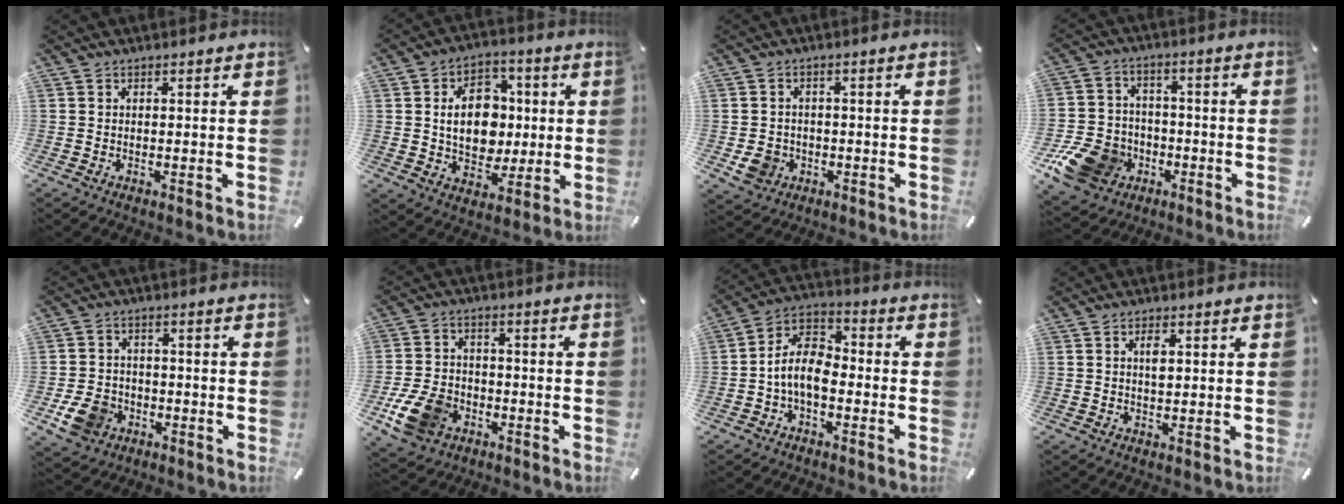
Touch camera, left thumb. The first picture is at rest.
{"total": 13.5, "force": [0.7, 10.7, 8.3], "torque": [-0.132, 0.014, 0.015]}
{"total": 5.8, "force": [-1.7, 5.2, 2.1], "torque": [-0.048, 0.006, -0.030]}
{"total": 13.9, "force": [-6.0, 11.3, 5.4], "torque": [-0.104, 0.045, -0.099]}
{"total": 8.5, "force": [-3.3, 7.0, 3.6], "torque": [-0.081, 0.019, -0.061]}
{"total": 11.2, "force": [-5.0, 8.1, 5.9], "torque": [-0.121, 0.027, -0.088]}
{"total": 9.7, "force": [-3.4, 6.0, 6.8], "torque": [-0.154, 0.010, -0.068]}
{"total": 2.2, "force": [0.6, 0.9, 1.9], "torque": [-0.032, 0.001, 0.008]}